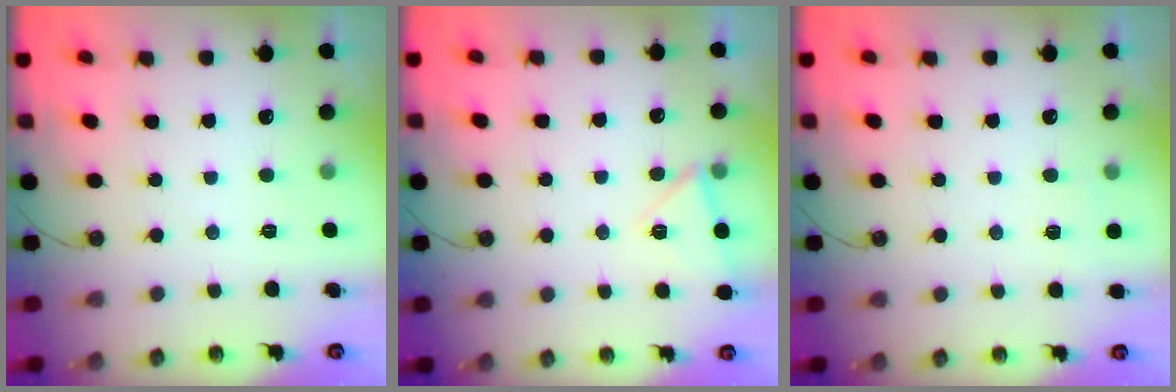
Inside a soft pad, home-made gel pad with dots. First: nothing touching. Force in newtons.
{"total": 5.8, "press": 4.8, "slide": 3.2}
{"total": 2.8, "press": 2.3, "slide": 1.5}